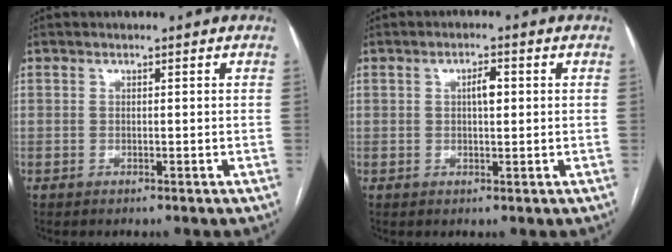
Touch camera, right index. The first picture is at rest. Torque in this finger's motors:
{"motor_torque": [0.48, 0.06, 0.15, 0.05]}